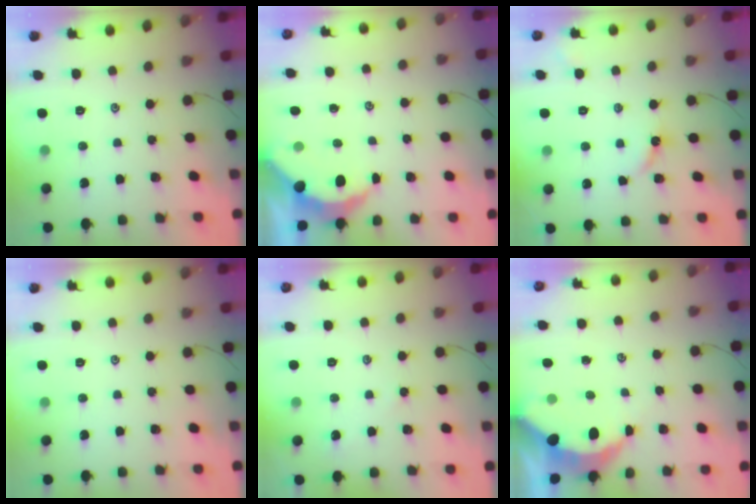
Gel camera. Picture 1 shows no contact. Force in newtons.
{"total": 5.0, "press": 5.0, "slide": 0.5}
{"total": 3.6, "press": 3.6, "slide": 0.3}
{"total": 0.0}
{"total": 1.4, "press": 1.4, "slide": 0.4}
{"total": 5.4, "press": 5.3, "slide": 0.8}